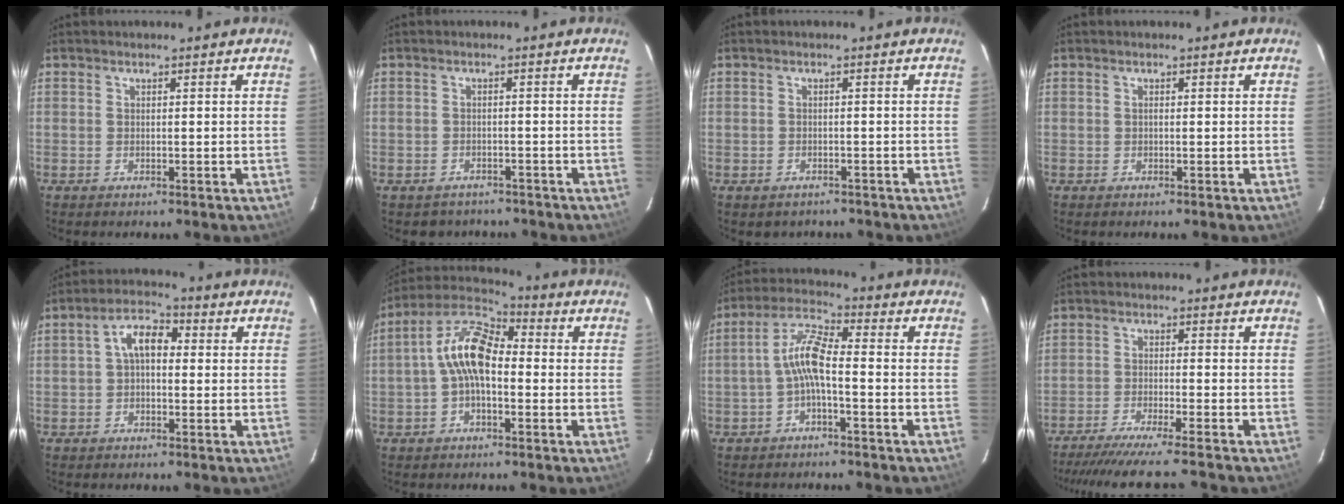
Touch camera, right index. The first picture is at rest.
{"total": 4.5, "force": [-3.7, 2.5, 0.5], "torque": [-0.011, 0.005, -0.047]}
{"total": 2.6, "force": [-2.0, 1.7, 0.5], "torque": [-0.014, -0.001, -0.021]}
{"total": 0.0}
{"total": 5.9, "force": [0.4, 3.6, 4.7], "torque": [-0.086, 0.024, 0.004]}
{"total": 10.3, "force": [-0.8, 5.5, 8.7], "torque": [-0.178, 0.029, -0.022]}
{"total": 6.5, "force": [-1.9, 1.6, 6.1], "torque": [-0.135, 0.019, -0.038]}
{"total": 7.1, "force": [-6.2, -0.6, 3.4], "torque": [-0.075, -0.014, -0.101]}